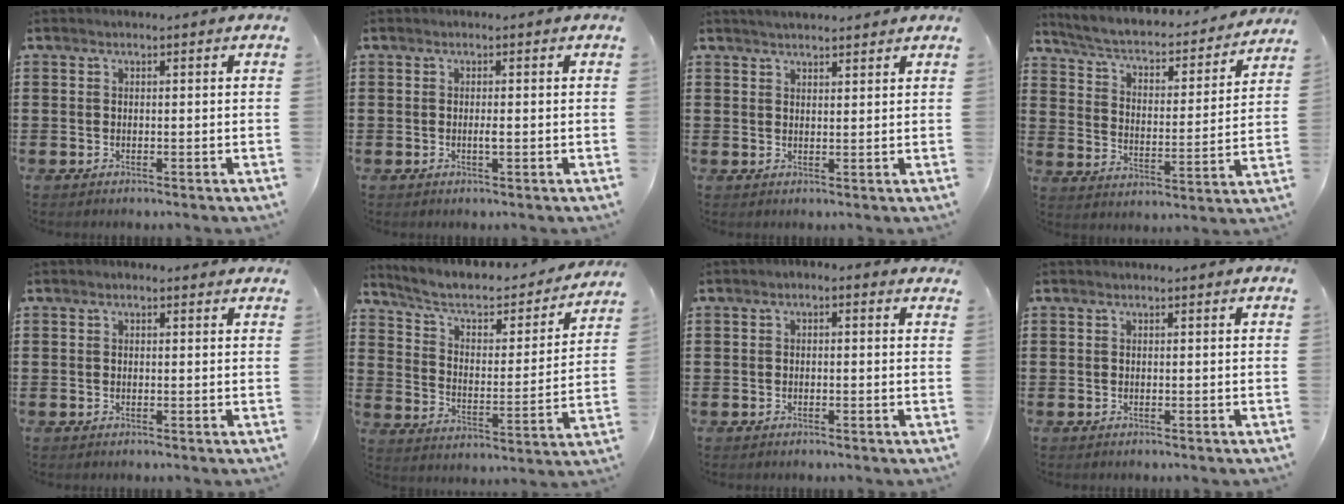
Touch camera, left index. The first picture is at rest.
{"total": 1.1, "force": [-0.1, 0.1, 1.1], "torque": [-0.020, -0.004, -0.001]}
{"total": 2.0, "force": [1.9, 0.3, 0.2], "torque": [-0.008, 0.002, 0.038]}
{"total": 3.7, "force": [3.1, 0.8, 1.9], "torque": [-0.053, -0.029, 0.043]}
{"total": 0.8, "force": [0.3, 0.5, 0.5], "torque": [-0.010, 0.007, 0.004]}
{"total": 5.9, "force": [4.4, 2.4, 3.1], "torque": [-0.081, -0.027, 0.071]}
{"total": 1.0, "force": [-0.7, 0.5, 0.5], "torque": [-0.010, 0.001, -0.015]}
{"total": 0.0}